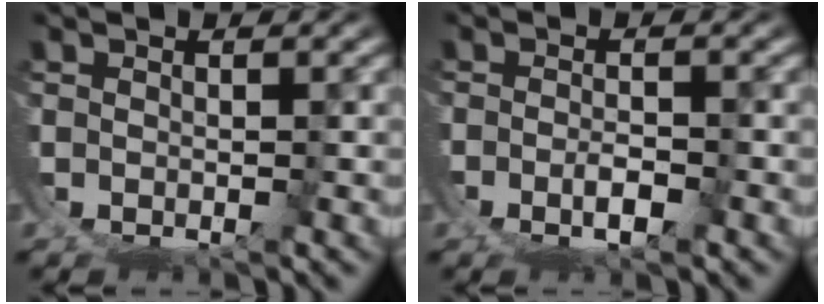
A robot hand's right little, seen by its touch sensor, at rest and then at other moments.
{"total": 2.1, "force": [-1.0, -0.4, 1.8], "torque": [-0.022, -0.003, -0.017]}